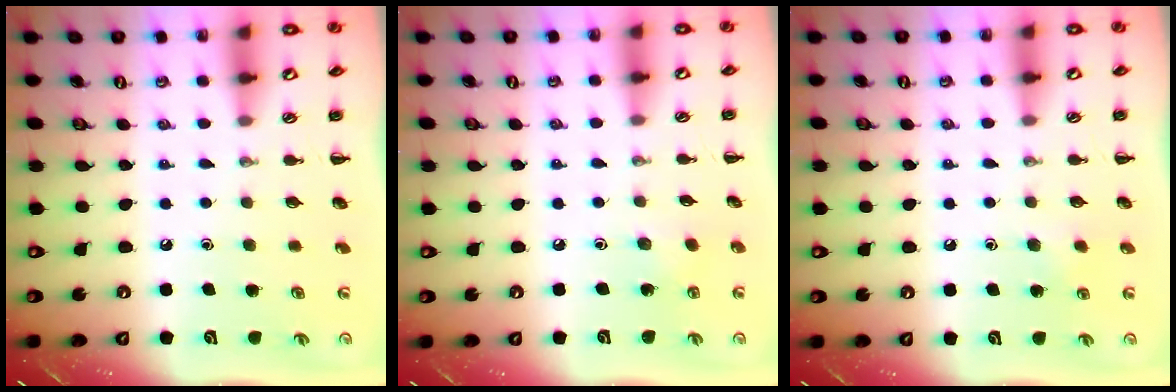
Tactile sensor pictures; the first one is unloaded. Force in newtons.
{"total": 2.9, "press": 2.8, "slide": 0.9}
{"total": 4.3, "press": 4.1, "slide": 1.2}